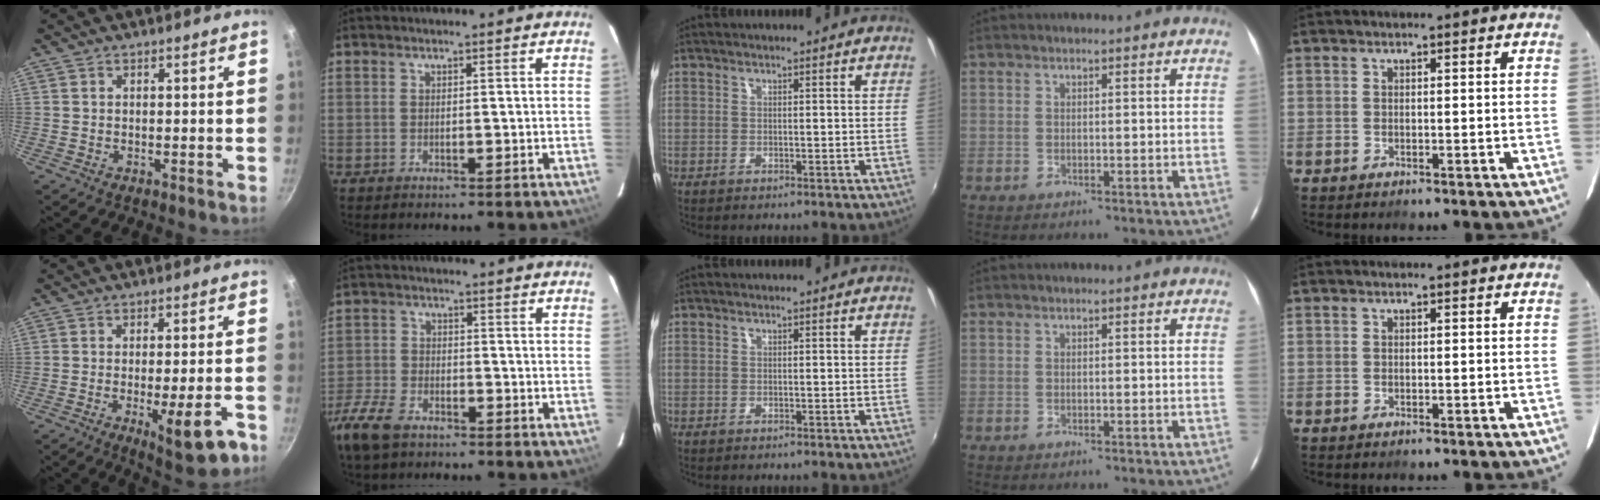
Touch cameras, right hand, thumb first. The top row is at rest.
{"thumb": {"total": 10.8, "force": [-4.7, 2.6, 9.3], "torque": [-0.114, 0.008, -0.057]}, "index": {"total": 9.0, "force": [-6.4, 4.5, 4.5], "torque": [-0.123, -0.011, -0.134]}}